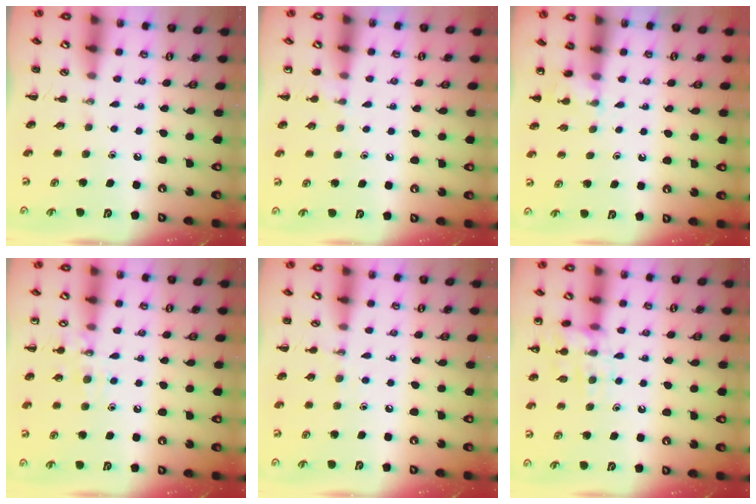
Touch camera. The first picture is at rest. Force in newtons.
{"total": 4.7, "press": 4.5, "slide": 1.6}
{"total": 5.2, "press": 5.0, "slide": 1.4}
{"total": 8.6, "press": 8.5, "slide": 1.1}
{"total": 5.8, "press": 5.6, "slide": 1.6}
{"total": 13.3, "press": 13.2, "slide": 1.8}